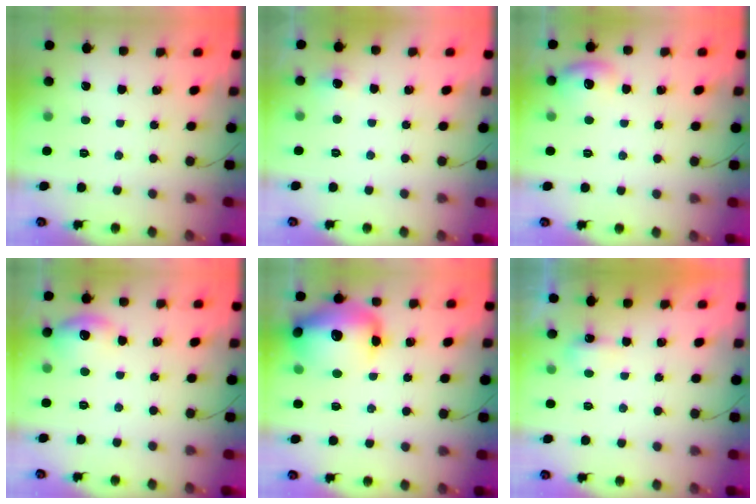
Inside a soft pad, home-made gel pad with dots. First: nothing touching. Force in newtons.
{"total": 4.3, "press": 3.9, "slide": 1.7}
{"total": 8.2, "press": 8.1, "slide": 1.4}
{"total": 8.6, "press": 8.5, "slide": 1.3}
{"total": 17.8, "press": 17.5, "slide": 3.4}
{"total": 3.5, "press": 3.4, "slide": 0.7}